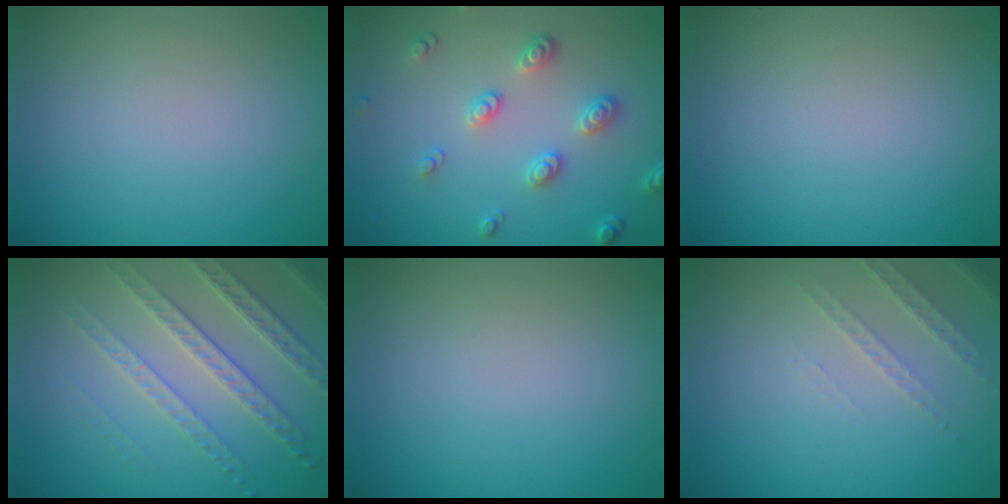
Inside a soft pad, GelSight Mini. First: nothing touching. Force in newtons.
{"total": 3.4, "press": 2.8, "slide": 1.9}
{"total": 0.0}
{"total": 4.2, "press": 3.8, "slide": 2.0}
{"total": 0.0}
{"total": 1.9, "press": 1.8, "slide": 0.6}